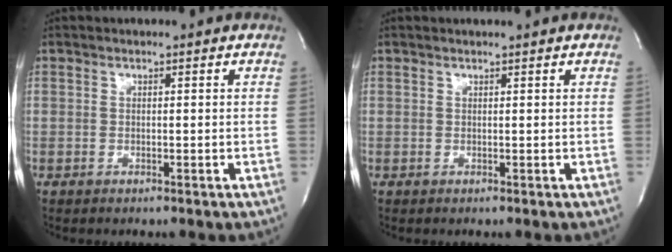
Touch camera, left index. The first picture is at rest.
{"total": 1.0, "force": [0.9, -0.3, 0.4], "torque": [-0.007, 0.001, 0.017]}